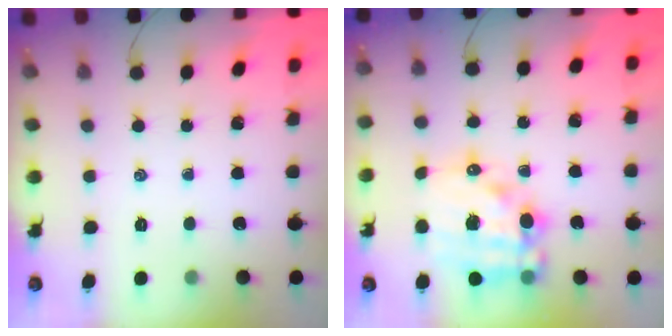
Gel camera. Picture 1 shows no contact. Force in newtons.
{"total": 14.8, "press": 14.4, "slide": 3.4}